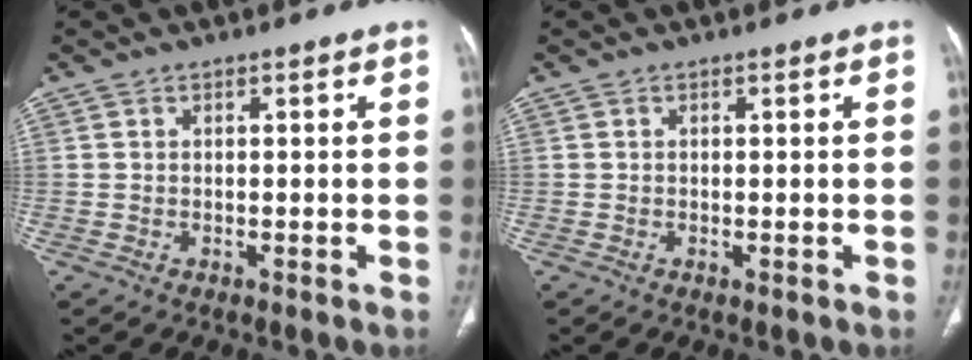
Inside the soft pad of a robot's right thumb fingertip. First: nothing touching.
{"total": 0.0}